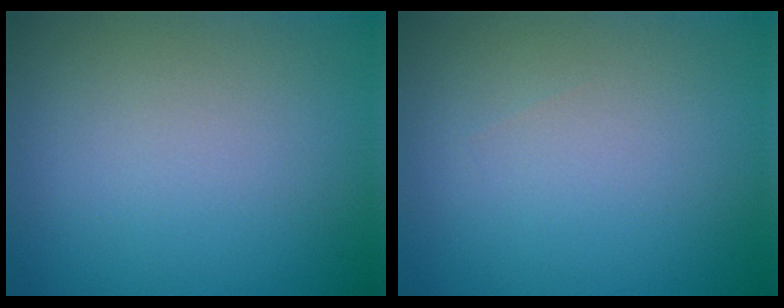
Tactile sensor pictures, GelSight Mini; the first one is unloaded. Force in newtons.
{"total": 0.0}